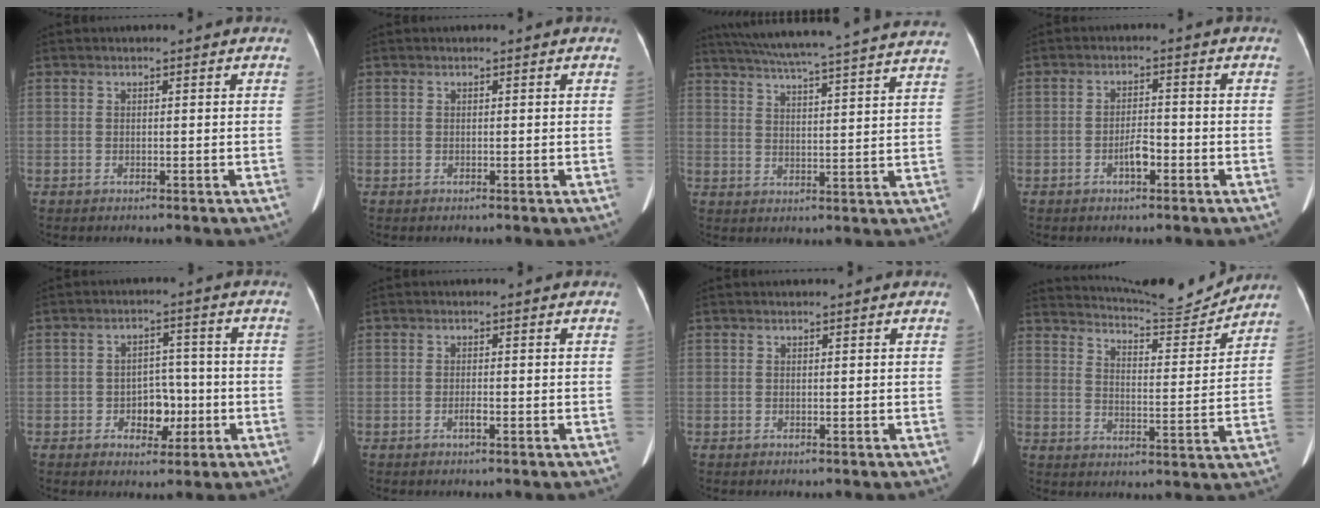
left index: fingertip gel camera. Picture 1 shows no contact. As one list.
[{"total": 0.0}, {"total": 27.7, "force": [25.1, 0.2, 11.6], "torque": [-0.195, -0.017, 0.320]}, {"total": 3.0, "force": [-1.6, 1.0, 2.3], "torque": [-0.042, 0.003, -0.029]}, {"total": 5.2, "force": [-1.7, 3.5, 3.4], "torque": [-0.053, 0.013, -0.023]}, {"total": 0.9, "force": [-0.6, 0.1, 0.7], "torque": [-0.018, -0.001, -0.010]}, {"total": 0.5, "force": [0.5, 0.0, 0.2], "torque": [0.000, 0.007, 0.010]}, {"total": 13.1, "force": [12.9, -0.1, 2.2], "torque": [-0.044, -0.027, 0.181]}]